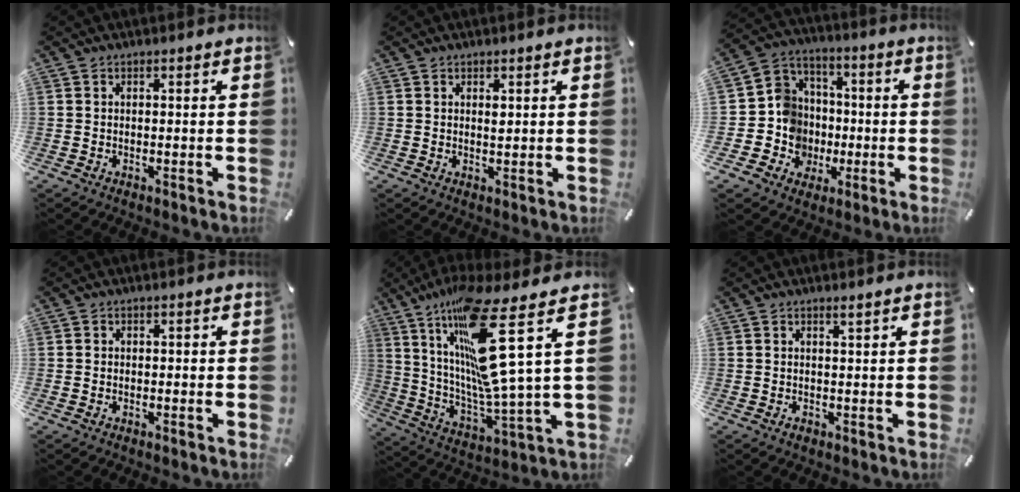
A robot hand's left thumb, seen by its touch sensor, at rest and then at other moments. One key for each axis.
{"total": 1.1, "fx": 0.5, "fy": 0.5, "fz": 0.8, "tx": -0.017, "ty": 0.000, "tz": 0.010}
{"total": 12.6, "fx": -2.1, "fy": 12.1, "fz": 2.4, "tx": -0.064, "ty": 0.016, "tz": -0.022}
{"total": 0.8, "fx": -0.4, "fy": 0.7, "fz": 0.0, "tx": -0.001, "ty": 0.002, "tz": -0.010}
{"total": 23.1, "fx": 9.4, "fy": 4.6, "fz": 20.6, "tx": -0.399, "ty": -0.072, "tz": 0.143}
{"total": 1.1, "fx": 0.3, "fy": 0.3, "fz": 1.0, "tx": -0.020, "ty": 0.000, "tz": 0.006}